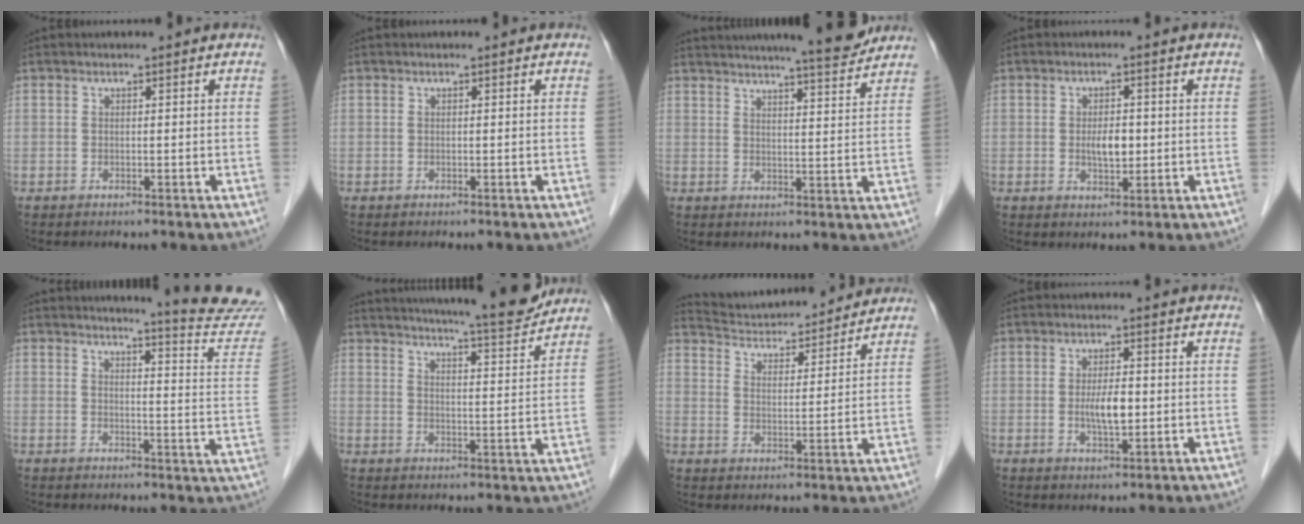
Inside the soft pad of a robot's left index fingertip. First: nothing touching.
{"total": 0.0}
{"total": 12.1, "force": [11.0, -0.1, 5.1], "torque": [-0.081, -0.002, 0.141]}
{"total": 3.4, "force": [-0.2, 1.6, 3.0], "torque": [-0.053, -0.002, 0.000]}
{"total": 12.8, "force": [12.7, -1.5, 1.4], "torque": [-0.013, -0.110, 0.126]}
{"total": 13.8, "force": [12.7, 0.0, 5.4], "torque": [-0.087, -0.016, 0.167]}
{"total": 14.3, "force": [13.7, 2.0, 3.5], "torque": [-0.058, 0.015, 0.207]}
{"total": 4.2, "force": [-0.4, 1.2, 4.0], "torque": [-0.077, -0.004, -0.005]}